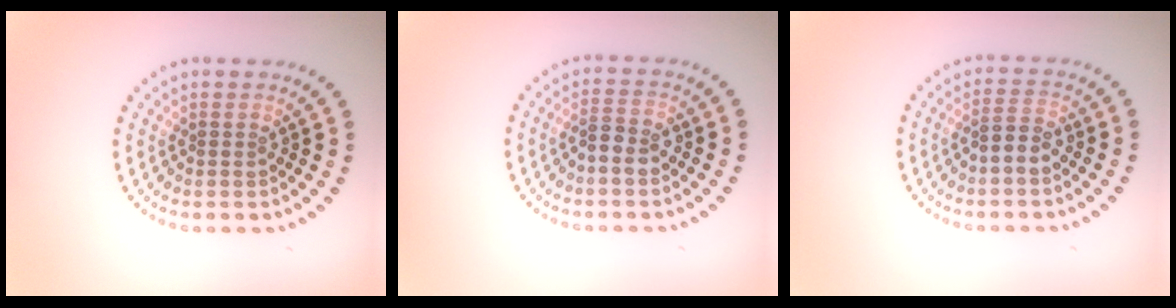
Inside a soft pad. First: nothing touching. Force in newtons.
{"total": 2.0, "press": 1.9, "slide": 0.7}
{"total": 2.0, "press": 1.9, "slide": 0.6}